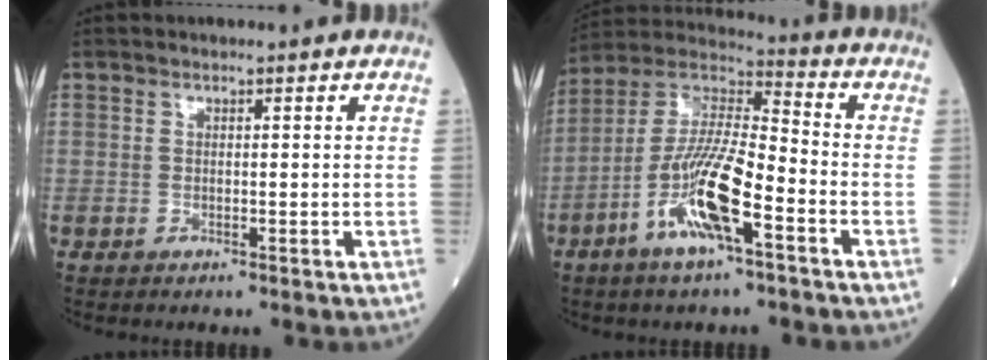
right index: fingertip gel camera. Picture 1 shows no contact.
{"total": 14.0, "force": [-5.9, 2.5, 12.5], "torque": [-0.249, -0.001, -0.113]}